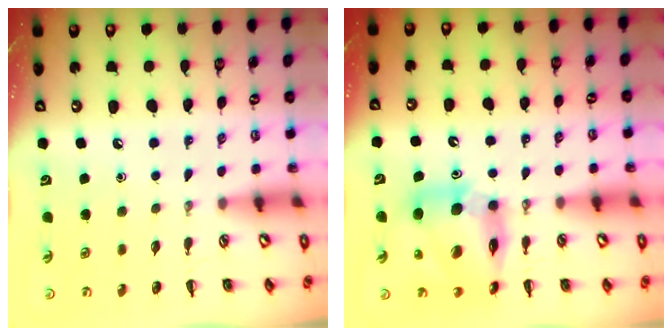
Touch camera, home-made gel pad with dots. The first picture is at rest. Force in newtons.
{"total": 13.4, "press": 13.0, "slide": 3.4}